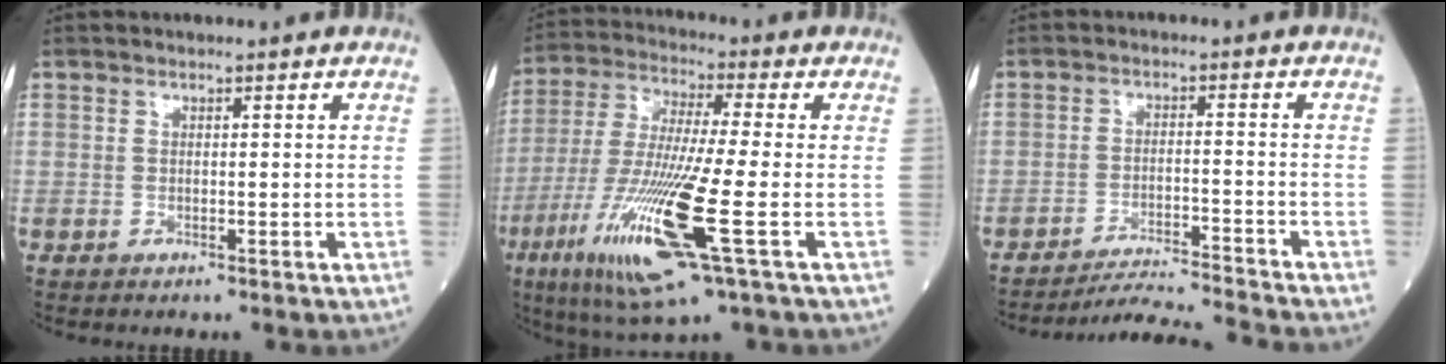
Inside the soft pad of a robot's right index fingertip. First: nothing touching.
{"total": 17.1, "force": [-6.1, 0.7, 15.9], "torque": [-0.344, -0.037, -0.115]}
{"total": 9.2, "force": [-8.7, -2.8, 0.8], "torque": [-0.012, -0.011, -0.147]}